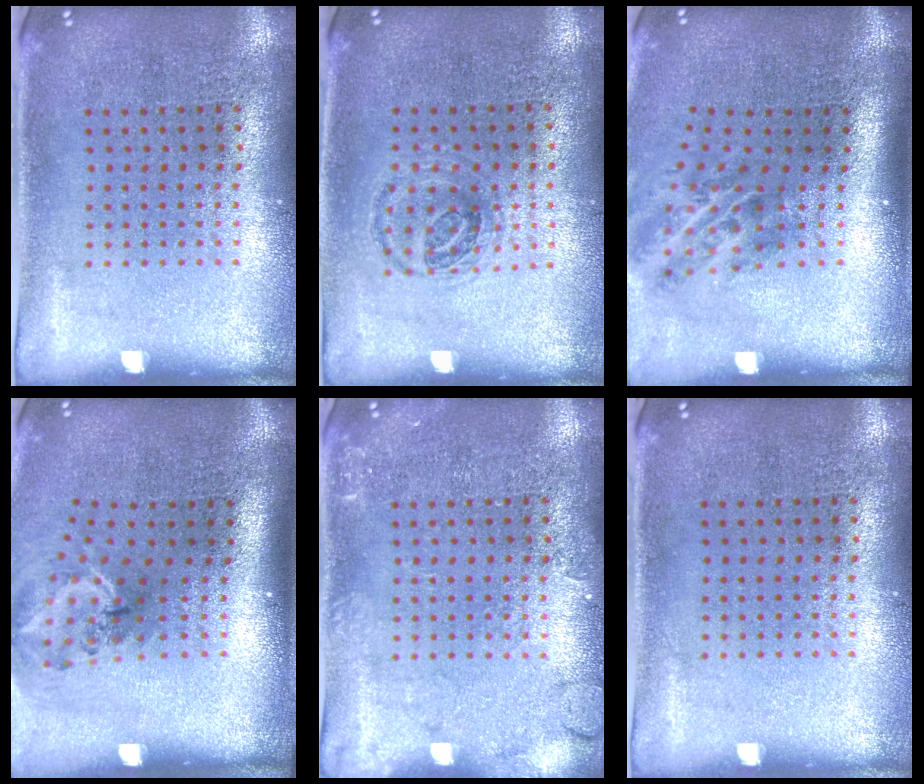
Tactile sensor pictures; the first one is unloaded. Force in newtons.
{"total": 1.0, "press": 0.9, "slide": 0.2}
{"total": 2.1, "press": 1.3, "slide": 1.7}
{"total": 1.7, "press": 1.2, "slide": 1.3}
{"total": 2.0, "press": 2.0, "slide": 0.4}
{"total": 0.0}